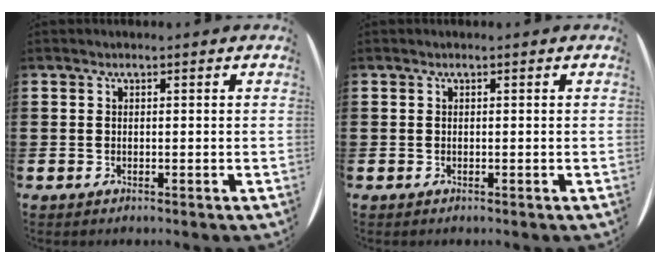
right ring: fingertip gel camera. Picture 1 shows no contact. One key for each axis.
{"total": 0.0}